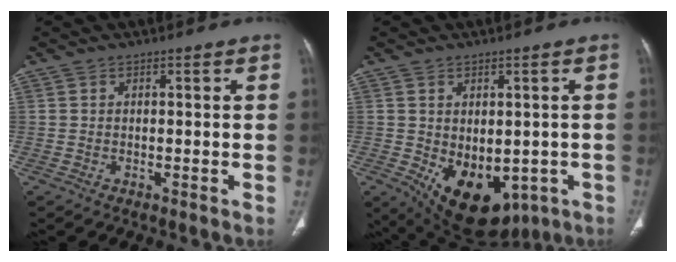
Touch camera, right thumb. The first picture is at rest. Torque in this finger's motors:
{"motor_torque": [-0.31, 0.86, 0.52, 0.54, 0.30]}